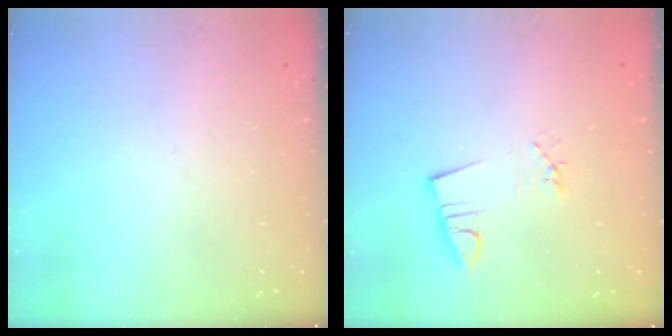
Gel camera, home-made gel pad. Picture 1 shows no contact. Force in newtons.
{"total": 2.9, "press": 1.6, "slide": 2.4}